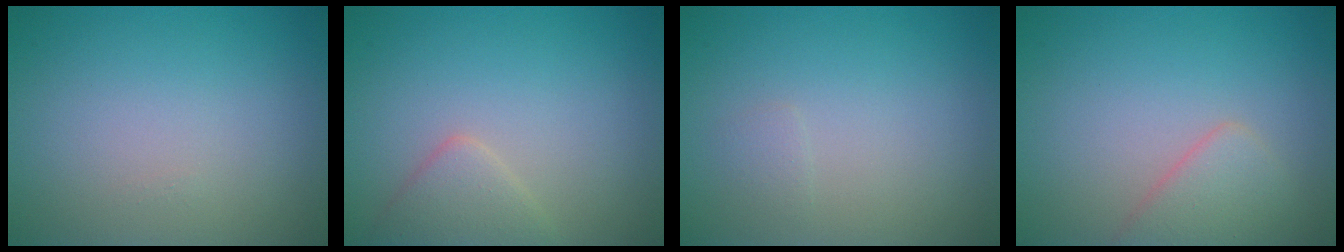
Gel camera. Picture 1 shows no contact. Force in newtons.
{"total": 2.2, "press": 2.2, "slide": 0.1}
{"total": 0.6, "press": 0.6, "slide": 0.1}
{"total": 2.5, "press": 2.5, "slide": 0.2}